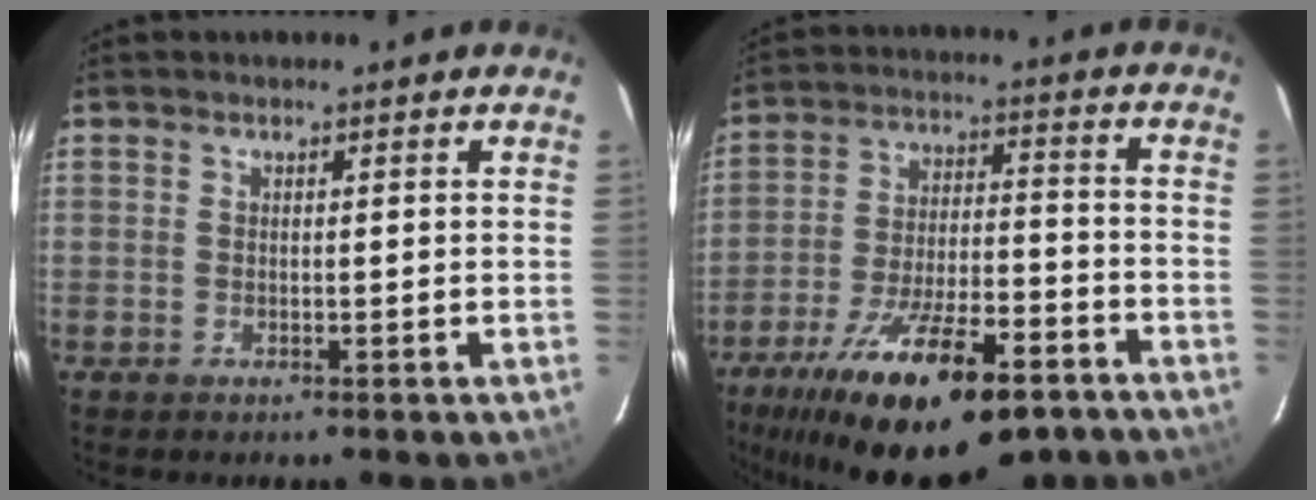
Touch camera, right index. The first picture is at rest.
{"total": 24.0, "force": [-16.7, 7.6, 15.4], "torque": [-0.278, -0.032, -0.251]}